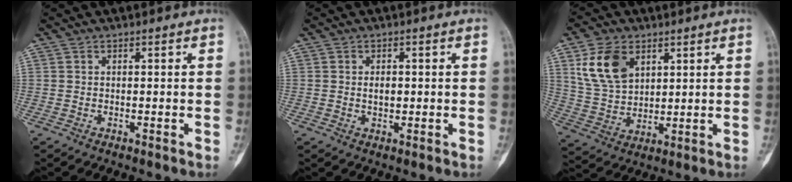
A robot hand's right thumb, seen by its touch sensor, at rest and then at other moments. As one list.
[{"total": 1.9, "force": [0.1, 1.2, 1.5], "torque": [-0.019, 0.000, 0.004]}, {"total": 11.3, "force": [5.0, 7.4, 7.0], "torque": [-0.116, -0.015, 0.106]}]